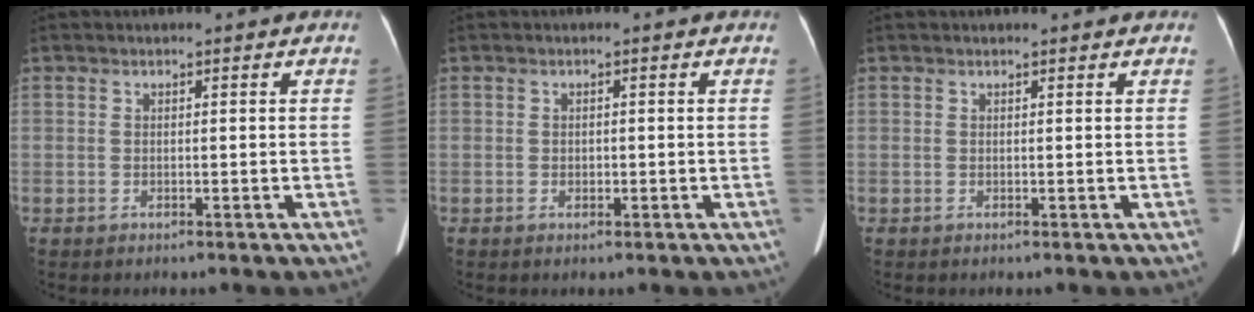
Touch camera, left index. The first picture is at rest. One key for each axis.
{"total": 0.8, "fx": -0.3, "fy": 0.6, "fz": 0.4, "tx": -0.006, "ty": -0.001, "tz": -0.005}
{"total": 1.5, "fx": 1.4, "fy": 0.2, "fz": 0.4, "tx": -0.008, "ty": 0.010, "tz": 0.014}